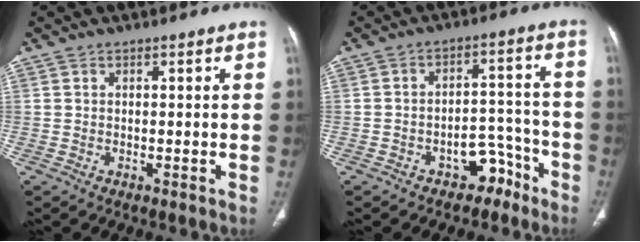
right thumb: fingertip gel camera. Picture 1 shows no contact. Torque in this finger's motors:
{"motor_torque": [1.82, -0.60, 1.01, -1.07, 0.20]}